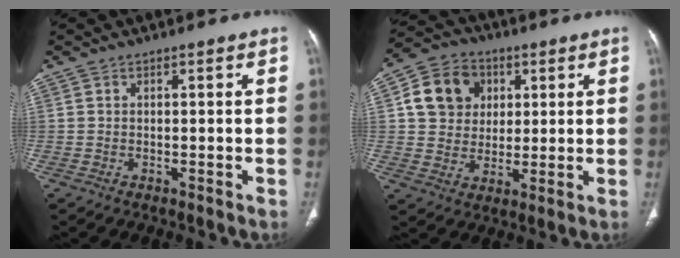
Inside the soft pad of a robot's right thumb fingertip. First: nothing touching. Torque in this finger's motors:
{"motor_torque": [-0.68, 0.79, 0.06, 0.05, 0.13]}